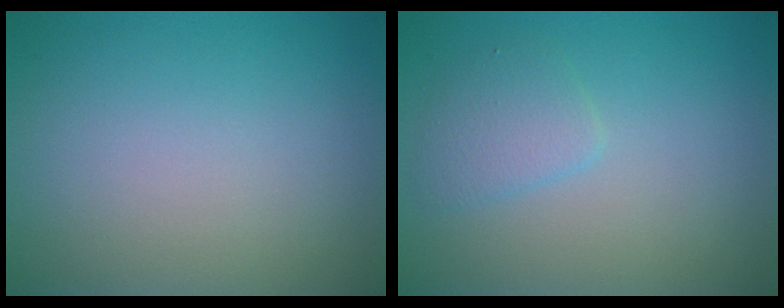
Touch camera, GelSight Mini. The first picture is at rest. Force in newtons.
{"total": 1.9, "press": 1.9, "slide": 0.0}